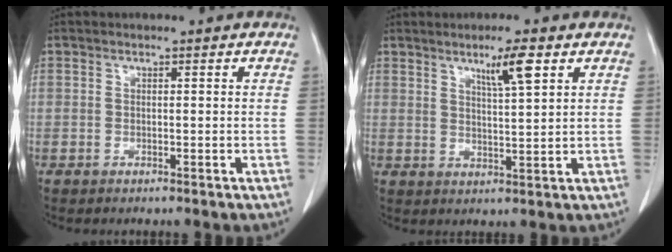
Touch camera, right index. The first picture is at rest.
{"total": 5.4, "force": [3.0, 0.1, 4.4], "torque": [-0.074, -0.002, 0.052]}